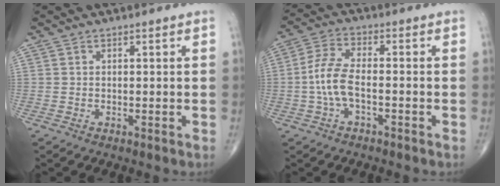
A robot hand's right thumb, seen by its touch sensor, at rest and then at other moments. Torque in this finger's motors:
{"motor_torque": [-0.27, 0.57, 0.89, -0.07, 0.27]}